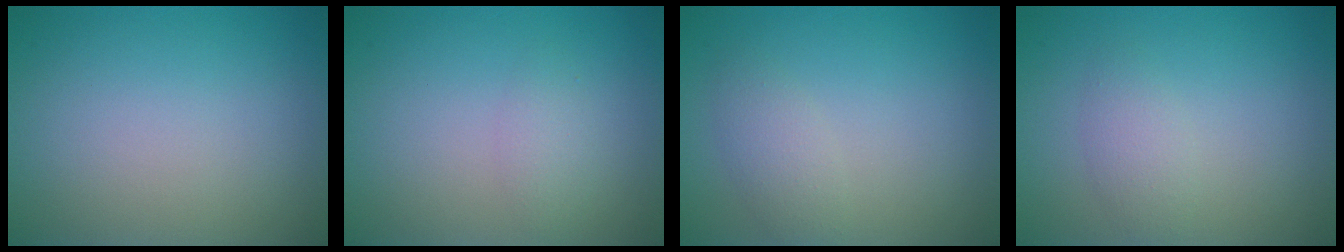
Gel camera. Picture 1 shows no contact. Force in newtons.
{"total": 1.4, "press": 1.4, "slide": 0.1}
{"total": 2.0, "press": 2.0, "slide": 0.0}
{"total": 1.8, "press": 1.8, "slide": 0.1}